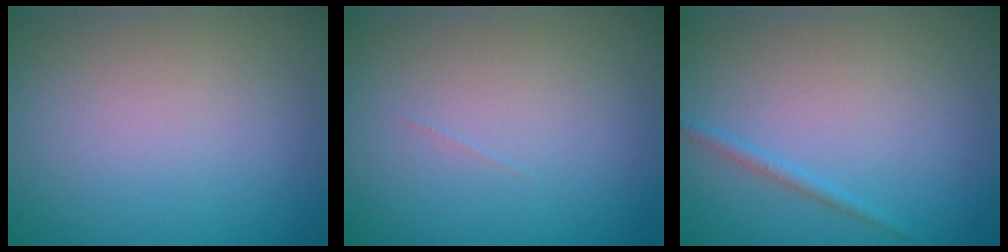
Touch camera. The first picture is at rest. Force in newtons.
{"total": 0.0}
{"total": 0.9, "press": 0.9, "slide": 0.1}